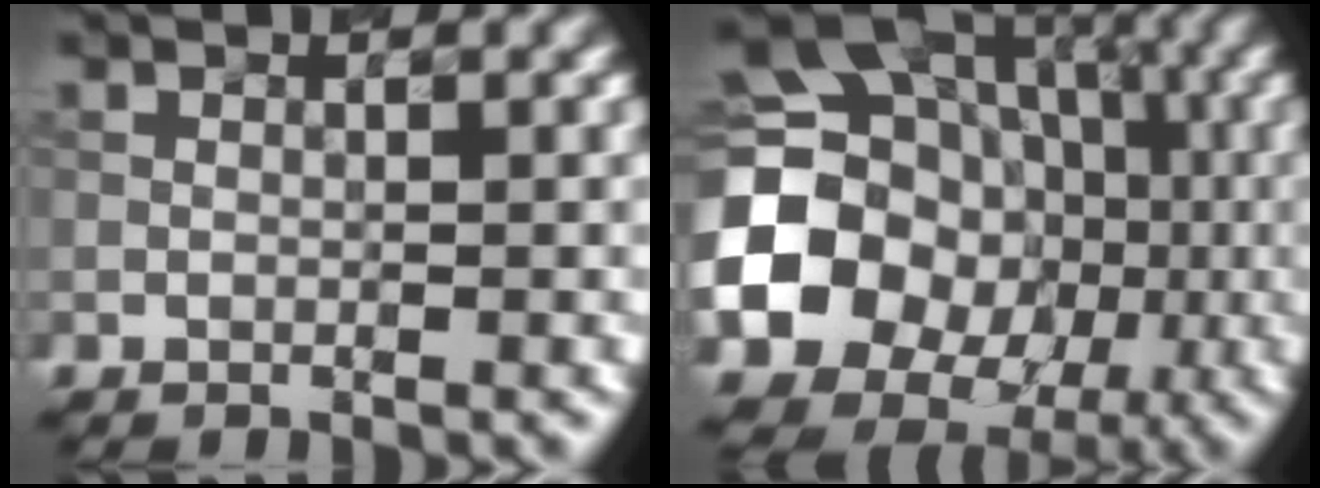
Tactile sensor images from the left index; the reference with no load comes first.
{"total": 21.1, "force": [-2.6, 19.0, 8.7], "torque": [-0.181, -0.010, -0.077]}